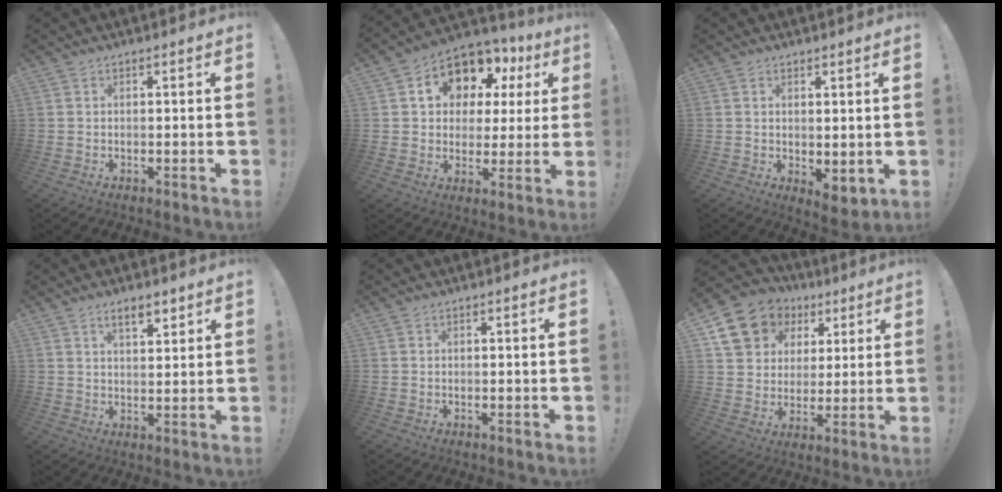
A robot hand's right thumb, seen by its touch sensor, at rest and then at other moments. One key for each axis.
{"total": 12.0, "fx": 6.3, "fy": 8.5, "fz": 5.6, "tx": -0.093, "ty": -0.045, "tz": 0.119}
{"total": 3.9, "fx": 1.2, "fy": 2.1, "fz": 3.0, "tx": -0.035, "ty": -0.018, "tz": 0.030}
{"total": 5.4, "fx": 3.7, "fy": 2.0, "fz": 3.4, "tx": -0.043, "ty": -0.018, "tz": 0.061}
{"total": 0.0}
{"total": 14.4, "fx": 6.7, "fy": 11.5, "fz": 5.4, "tx": -0.078, "ty": -0.030, "tz": 0.139}